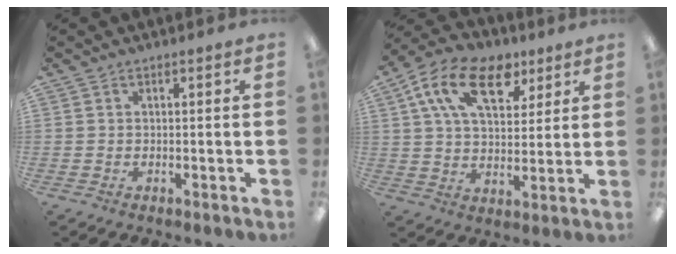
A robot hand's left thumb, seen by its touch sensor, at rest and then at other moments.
{"total": 17.2, "force": [8.5, 10.0, 11.2], "torque": [-0.184, -0.018, 0.151]}